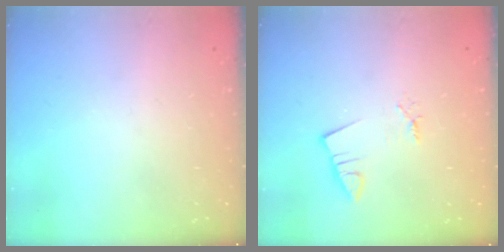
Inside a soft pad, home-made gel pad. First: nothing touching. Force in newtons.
{"total": 1.4, "press": 1.4, "slide": 0.1}